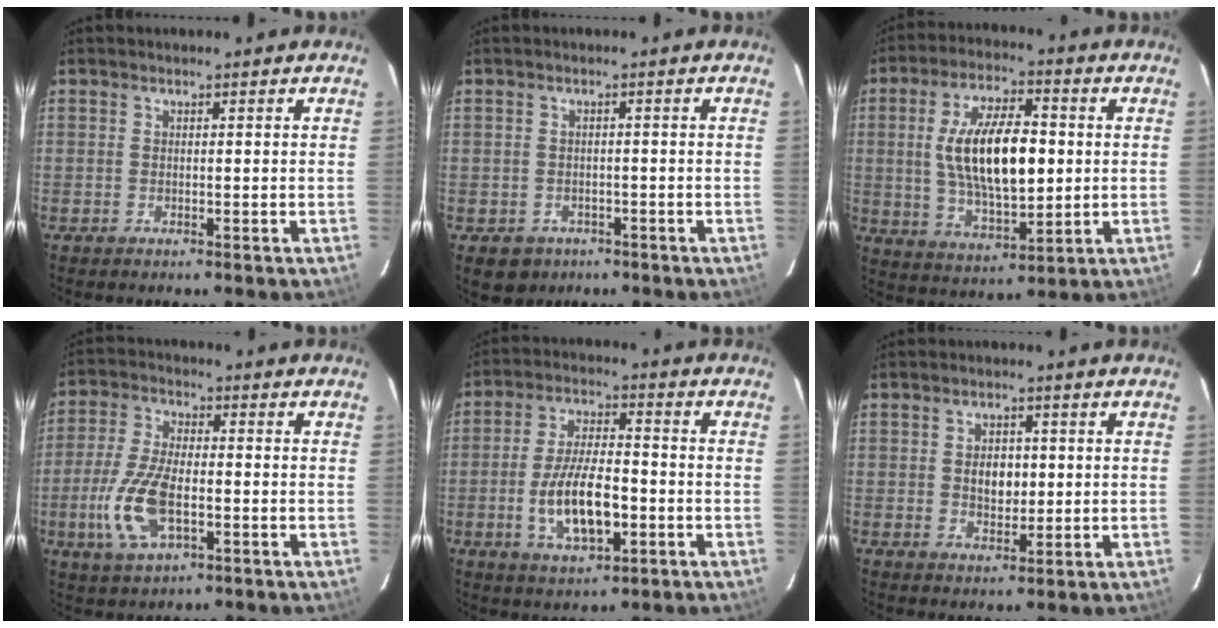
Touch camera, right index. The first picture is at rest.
{"total": 4.9, "force": [-2.3, 4.2, 1.3], "torque": [-0.028, 0.005, -0.022]}
{"total": 15.9, "force": [1.2, 6.8, 14.3], "torque": [-0.263, 0.006, 0.031]}
{"total": 11.7, "force": [-3.3, 5.2, 9.9], "torque": [-0.220, -0.003, -0.061]}
{"total": 11.9, "force": [-3.2, 4.8, 10.4], "torque": [-0.206, -0.005, -0.050]}
{"total": 4.5, "force": [0.3, 3.2, 3.1], "torque": [-0.050, 0.005, 0.008]}